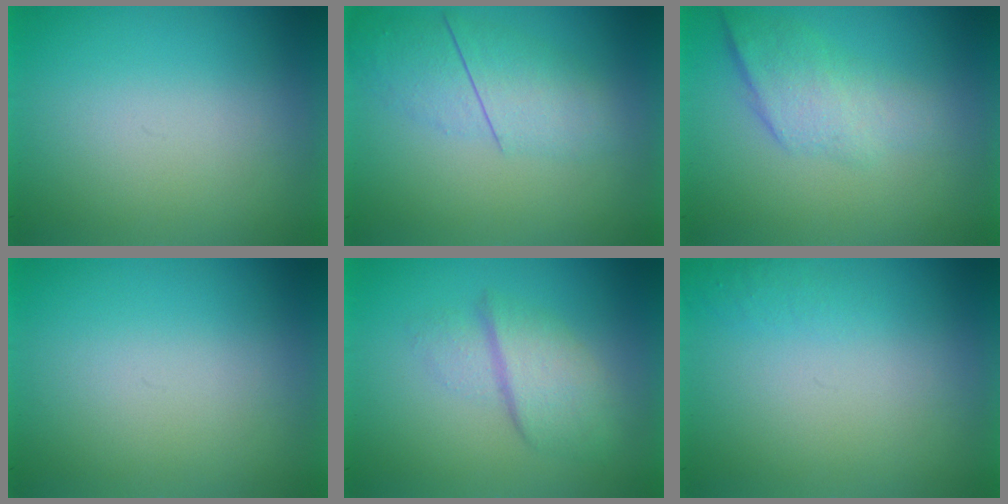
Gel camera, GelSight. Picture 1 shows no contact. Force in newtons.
{"total": 2.3}
{"total": 2.2}
{"total": 0.0}
{"total": 2.7}
{"total": 1.0}